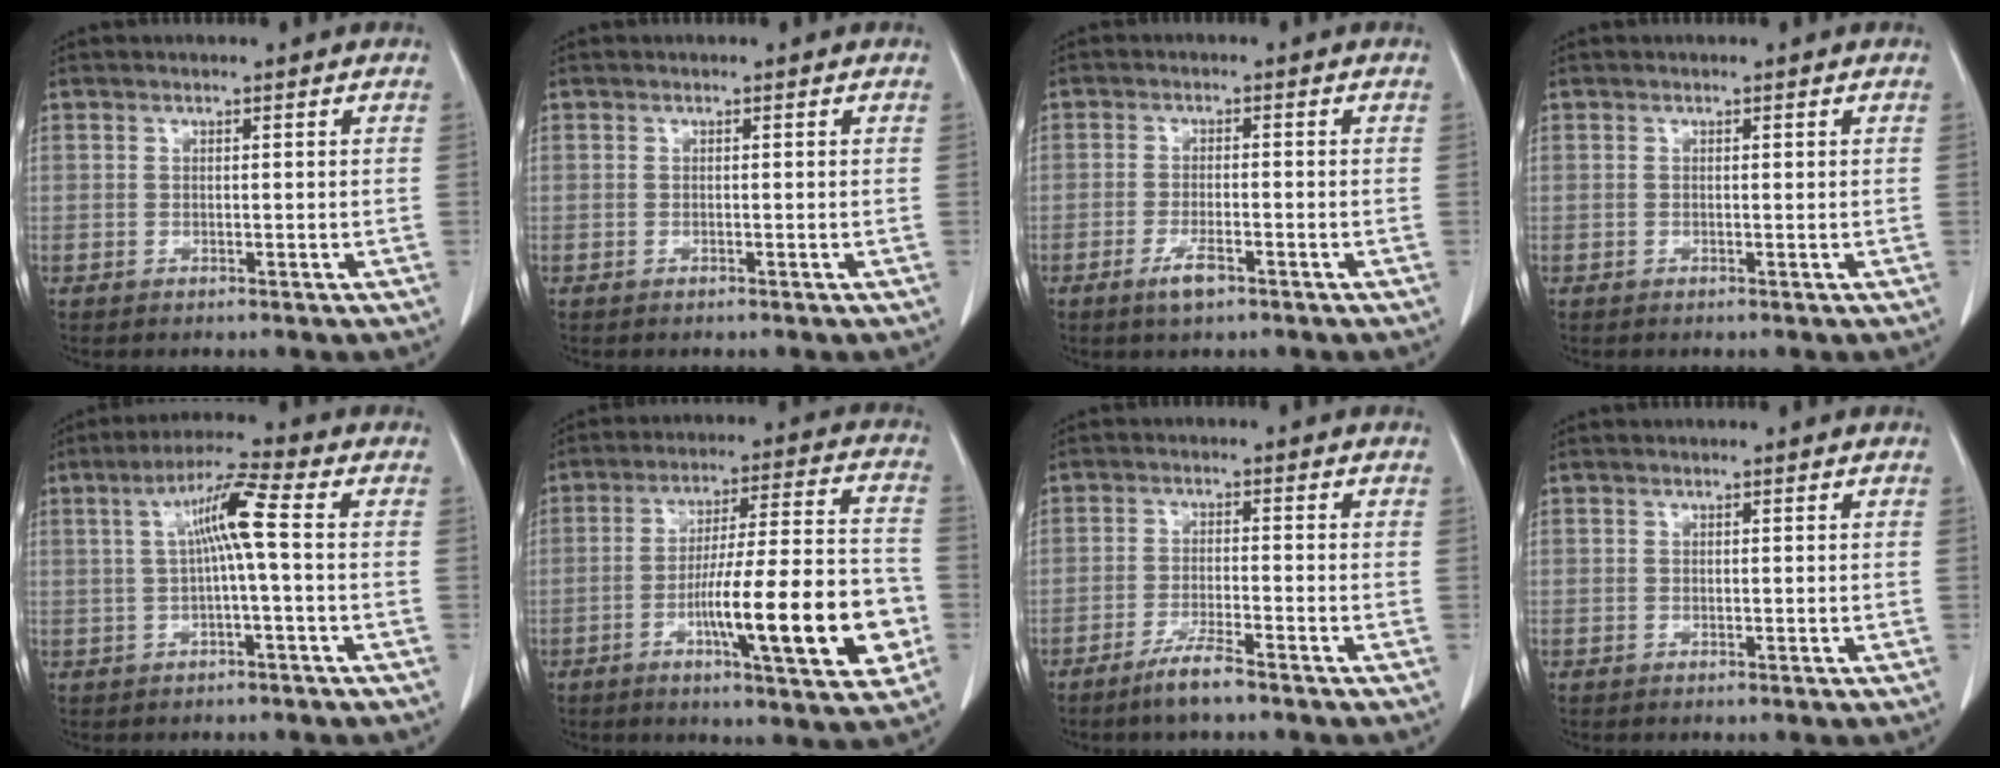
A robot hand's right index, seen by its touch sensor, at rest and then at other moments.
{"total": 0.0}
{"total": 3.5, "force": [-2.1, 0.7, 2.7], "torque": [-0.054, -0.003, -0.035]}
{"total": 0.0}
{"total": 6.8, "force": [0.6, -0.2, 6.8], "torque": [-0.124, 0.020, 0.008]}
{"total": 18.3, "force": [-5.5, 2.2, 17.3], "torque": [-0.255, 0.009, -0.076]}
{"total": 4.6, "force": [-3.5, 0.0, 3.0], "torque": [-0.060, -0.009, -0.069]}
{"total": 0.0}